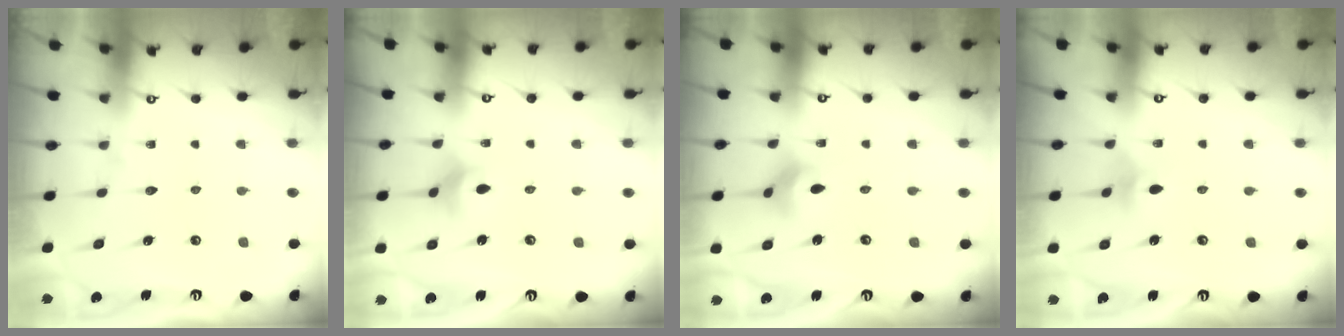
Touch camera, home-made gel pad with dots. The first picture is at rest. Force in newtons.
{"total": 5.5, "press": 5.4, "slide": 0.9}
{"total": 4.3, "press": 4.3, "slide": 0.7}
{"total": 3.4, "press": 3.3, "slide": 0.6}